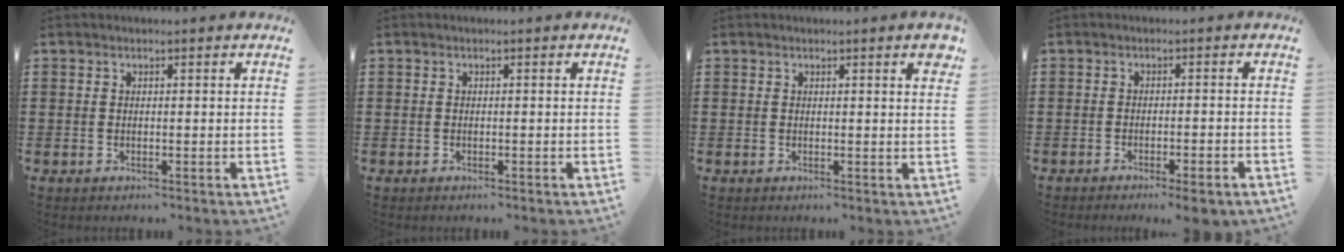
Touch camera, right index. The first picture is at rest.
{"total": 0.5, "force": [-0.3, 0.4, -0.1], "torque": [0.001, 0.004, -0.009]}
{"total": 1.6, "force": [0.9, 0.1, 1.4], "torque": [-0.021, -0.001, 0.013]}
{"total": 2.3, "force": [-1.9, -0.1, 1.3], "torque": [-0.021, 0.002, -0.036]}